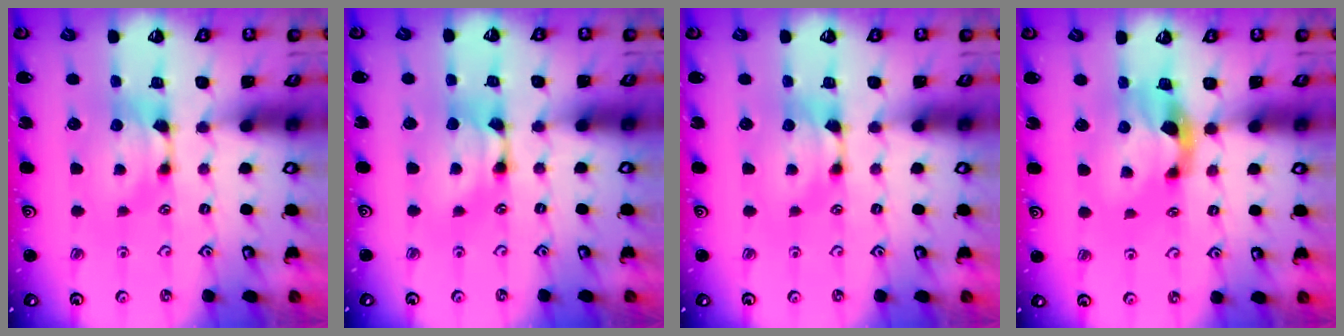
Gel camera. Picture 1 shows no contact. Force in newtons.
{"total": 2.0, "press": 2.0, "slide": 0.1}
{"total": 0.0}
{"total": 2.9, "press": 2.6, "slide": 1.3}